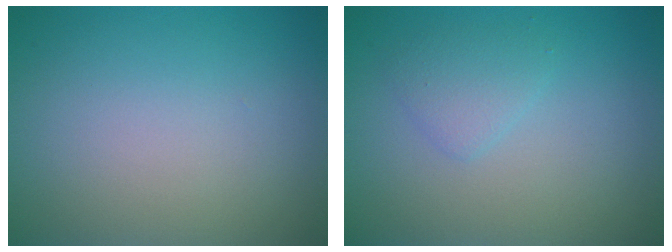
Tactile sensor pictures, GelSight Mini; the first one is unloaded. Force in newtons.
{"total": 1.6, "press": 1.6, "slide": 0.1}